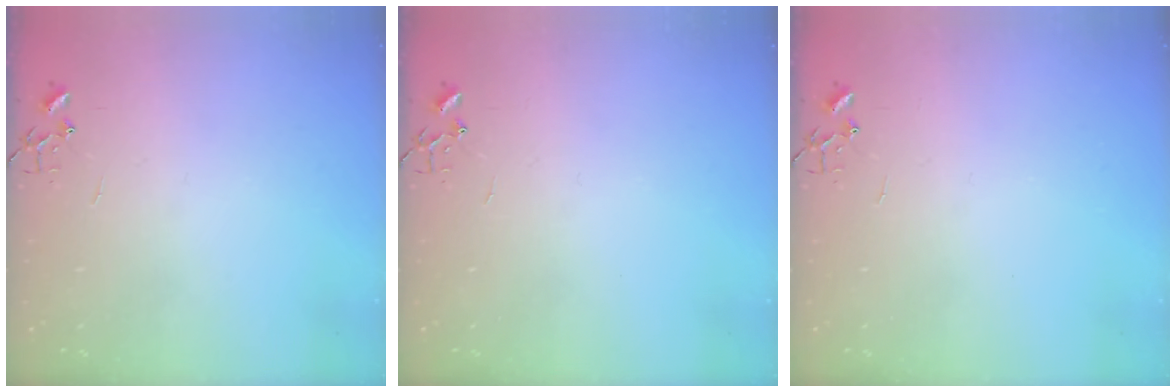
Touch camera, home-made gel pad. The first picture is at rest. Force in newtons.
{"total": 0.0}
{"total": 0.0}